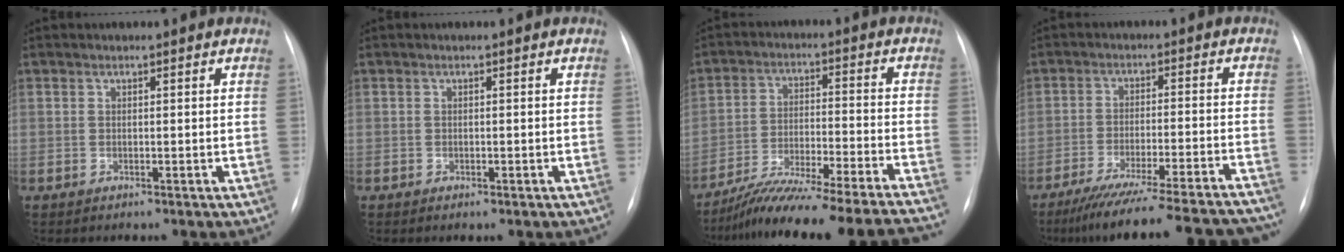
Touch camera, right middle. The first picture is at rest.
{"total": 0.5, "force": [-0.3, 0.1, 0.4], "torque": [-0.012, -0.004, -0.001]}
{"total": 22.4, "force": [-20.2, -1.1, 9.8], "torque": [-0.134, -0.032, -0.302]}
{"total": 23.0, "force": [-20.8, 0.6, 9.7], "torque": [-0.105, -0.033, -0.285]}